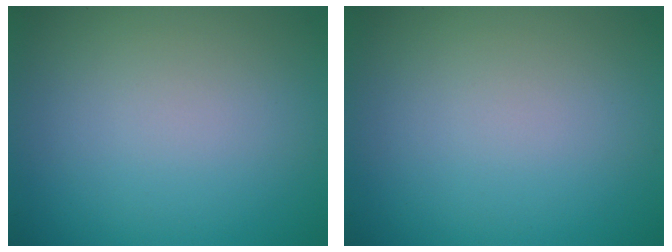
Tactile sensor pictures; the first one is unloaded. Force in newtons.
{"total": 0.0}